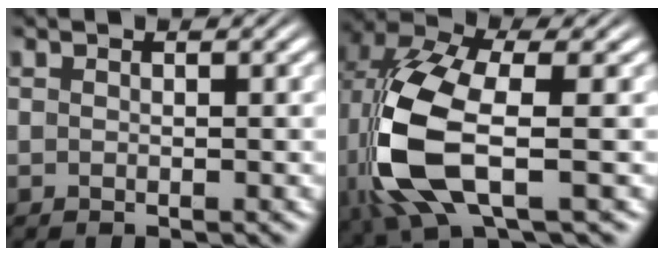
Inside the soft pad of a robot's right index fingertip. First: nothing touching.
{"total": 10.3, "force": [-0.4, 5.6, 8.7], "torque": [-0.222, -0.037, 0.016]}